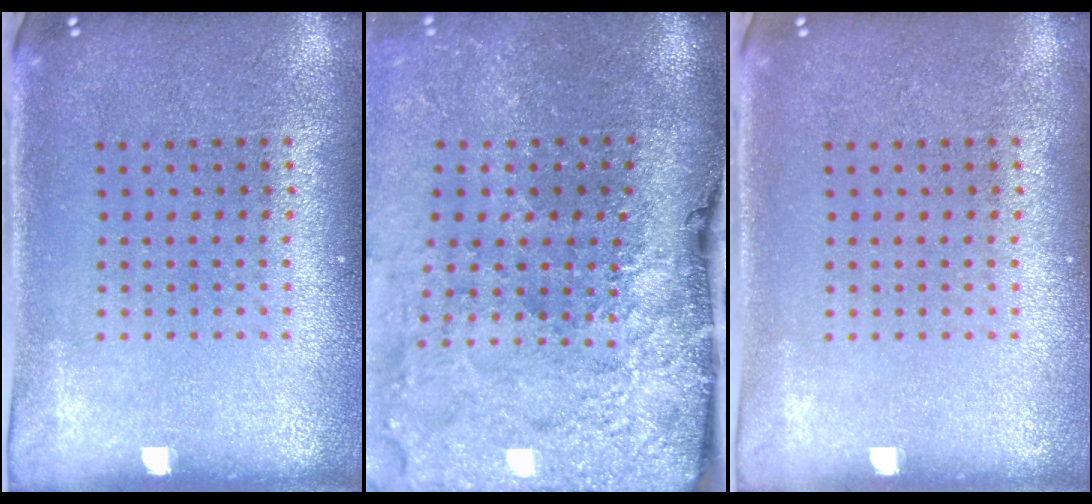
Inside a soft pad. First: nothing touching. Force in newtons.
{"total": 4.9, "press": 3.9, "slide": 3.1}
{"total": 0.0}